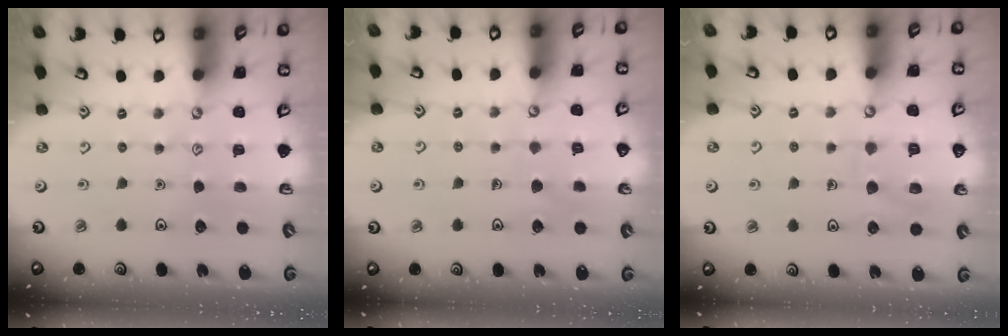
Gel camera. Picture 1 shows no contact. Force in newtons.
{"total": 6.8, "press": 6.8, "slide": 0.5}
{"total": 8.6, "press": 8.6, "slide": 0.8}